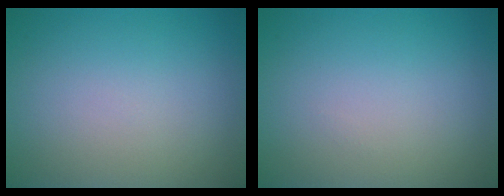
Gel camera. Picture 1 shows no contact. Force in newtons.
{"total": 0.0}